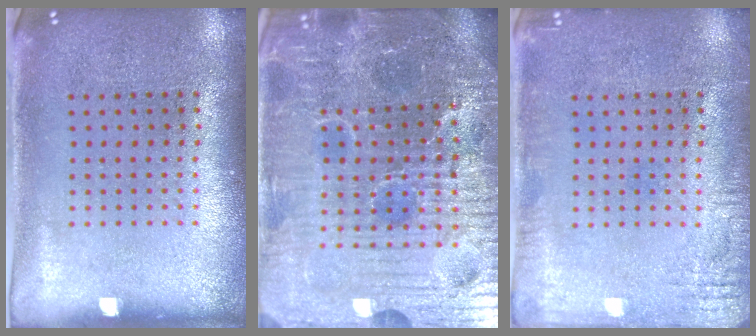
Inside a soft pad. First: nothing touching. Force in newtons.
{"total": 6.4, "press": 6.0, "slide": 2.3}
{"total": 2.0, "press": 2.0, "slide": 0.2}